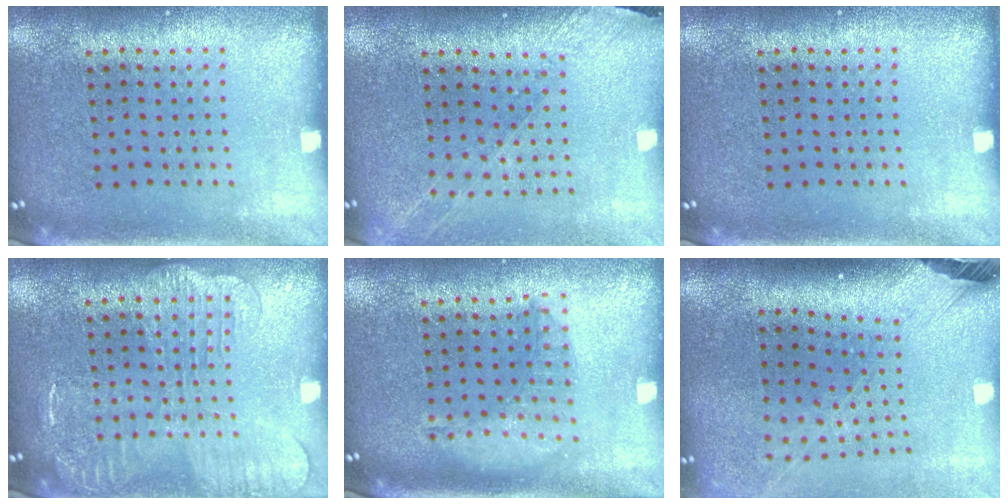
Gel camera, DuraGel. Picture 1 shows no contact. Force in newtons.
{"total": 1.2, "press": 1.2, "slide": 0.2}
{"total": 0.0}
{"total": 1.9, "press": 1.8, "slide": 0.5}
{"total": 1.4, "press": 1.3, "slide": 0.4}
{"total": 2.7, "press": 1.9, "slide": 1.9}